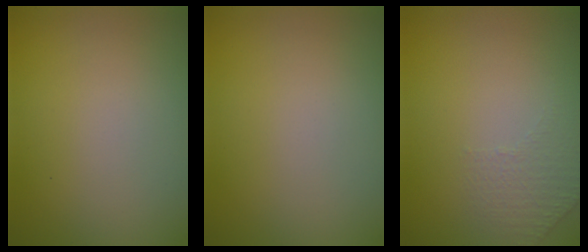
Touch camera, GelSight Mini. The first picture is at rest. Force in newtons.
{"total": 0.0}
{"total": 1.3, "press": 0.8, "slide": 1.1}